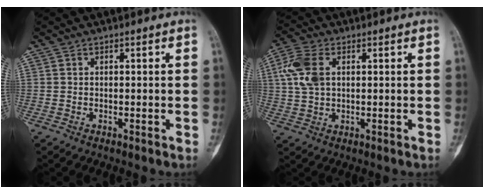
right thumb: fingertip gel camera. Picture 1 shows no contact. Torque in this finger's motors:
{"motor_torque": [-0.96, 0.21, 0.28, 0.49, 0.02]}